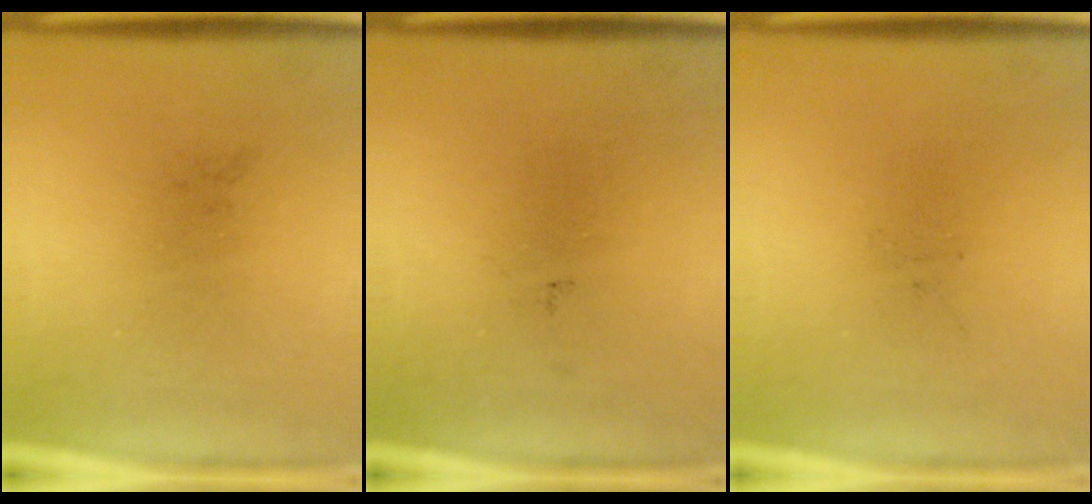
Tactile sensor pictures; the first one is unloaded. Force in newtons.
{"total": 0.0}
{"total": 0.0}